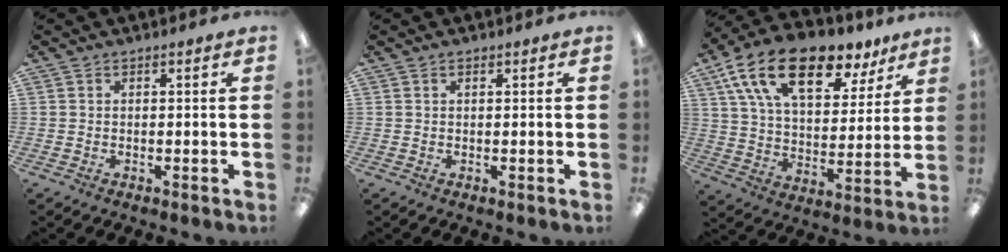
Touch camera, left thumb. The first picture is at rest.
{"total": 0.0}
{"total": 19.8, "force": [12.3, 9.7, 12.0], "torque": [-0.215, -0.060, 0.217]}